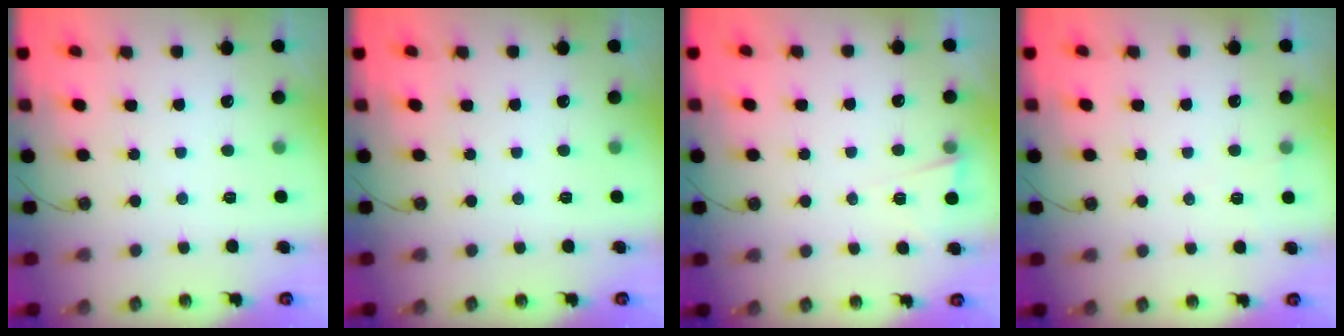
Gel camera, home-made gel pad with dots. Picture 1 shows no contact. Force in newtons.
{"total": 0.0}
{"total": 2.9, "press": 2.7, "slide": 1.1}
{"total": 4.8, "press": 2.3, "slide": 4.3}